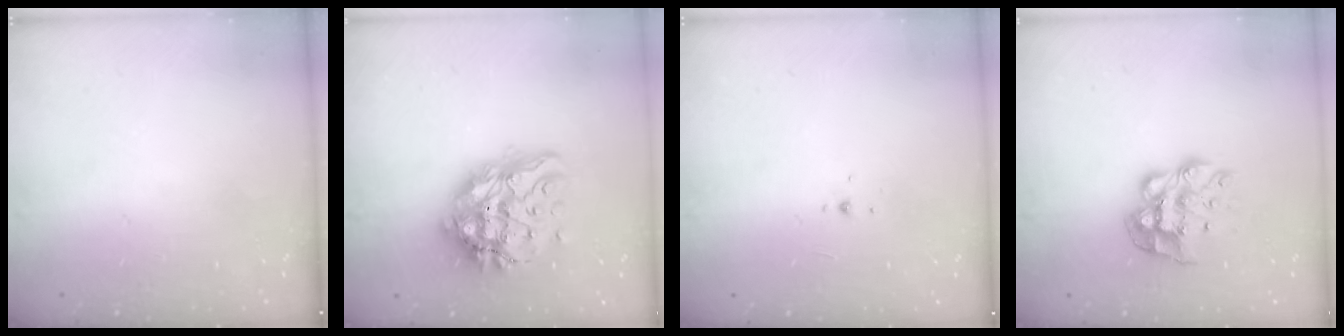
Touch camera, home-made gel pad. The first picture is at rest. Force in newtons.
{"total": 17.9, "press": 17.8, "slide": 2.1}
{"total": 2.1, "press": 1.9, "slide": 0.8}
{"total": 11.0, "press": 11.0, "slide": 1.0}